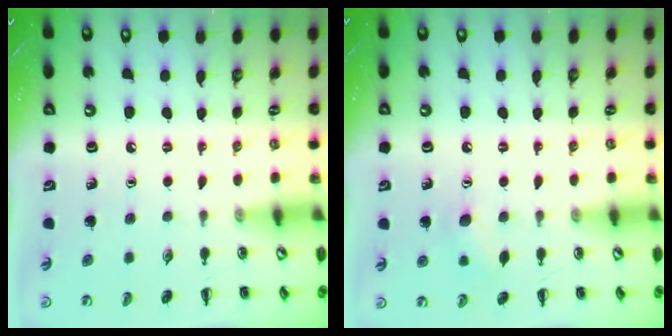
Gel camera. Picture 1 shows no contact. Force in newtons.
{"total": 7.9, "press": 7.7, "slide": 1.4}